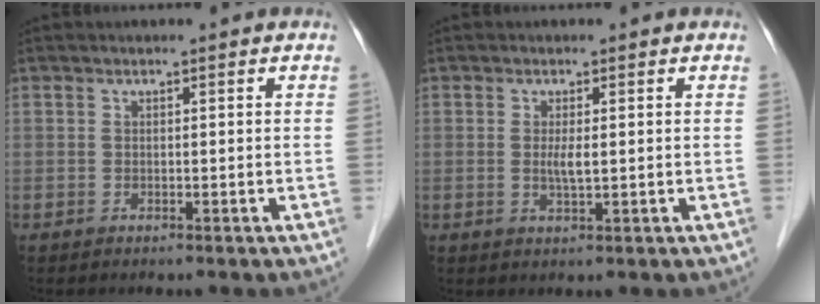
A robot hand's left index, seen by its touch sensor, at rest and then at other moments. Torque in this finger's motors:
{"motor_torque": [0.43, 0.33, 0.10, 0.02]}